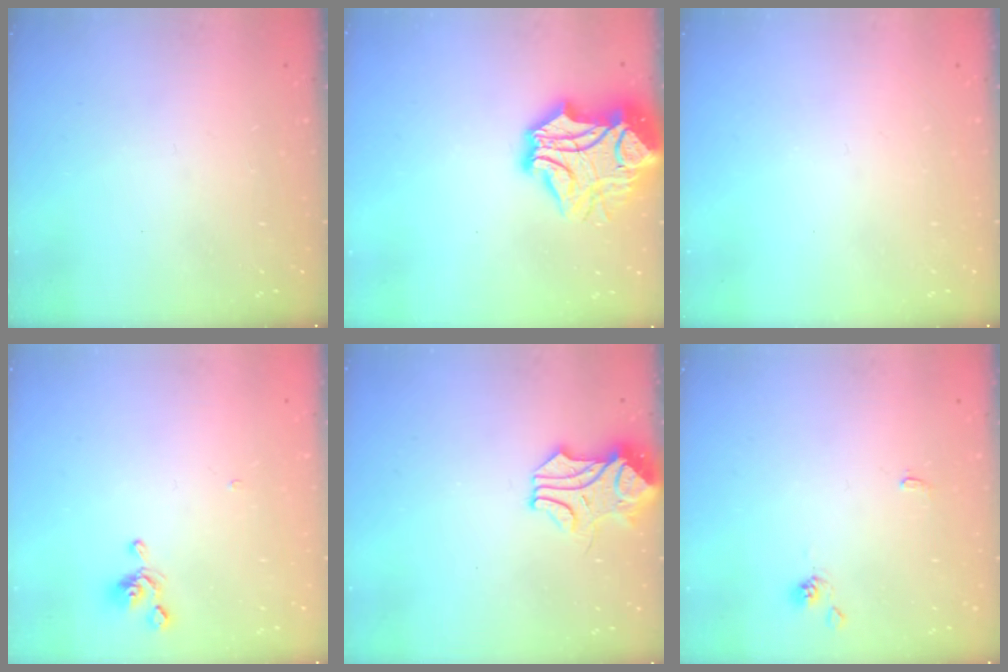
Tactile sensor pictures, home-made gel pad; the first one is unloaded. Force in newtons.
{"total": 15.0, "press": 14.8, "slide": 2.2}
{"total": 0.0}
{"total": 1.4, "press": 1.3, "slide": 0.6}
{"total": 1.4, "press": 1.3, "slide": 0.5}
{"total": 1.1, "press": 1.1, "slide": 0.4}